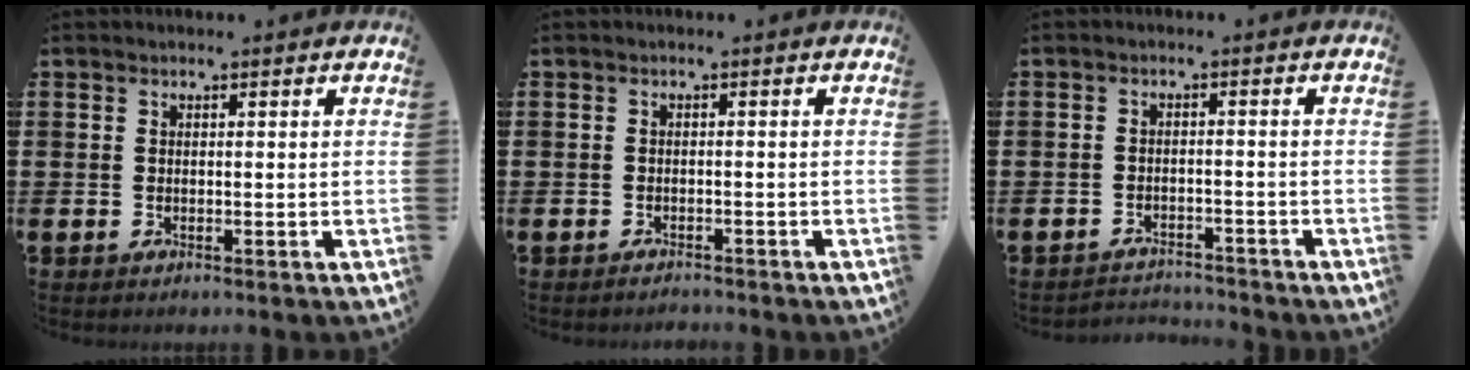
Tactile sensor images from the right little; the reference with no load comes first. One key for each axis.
{"total": 0.9, "fx": -0.9, "fy": 0.0, "fz": 0.0, "tx": -0.002, "ty": 0.000, "tz": -0.018}
{"total": 2.2, "fx": -2.2, "fy": 0.1, "fz": -0.3, "tx": -0.003, "ty": 0.002, "tz": -0.050}